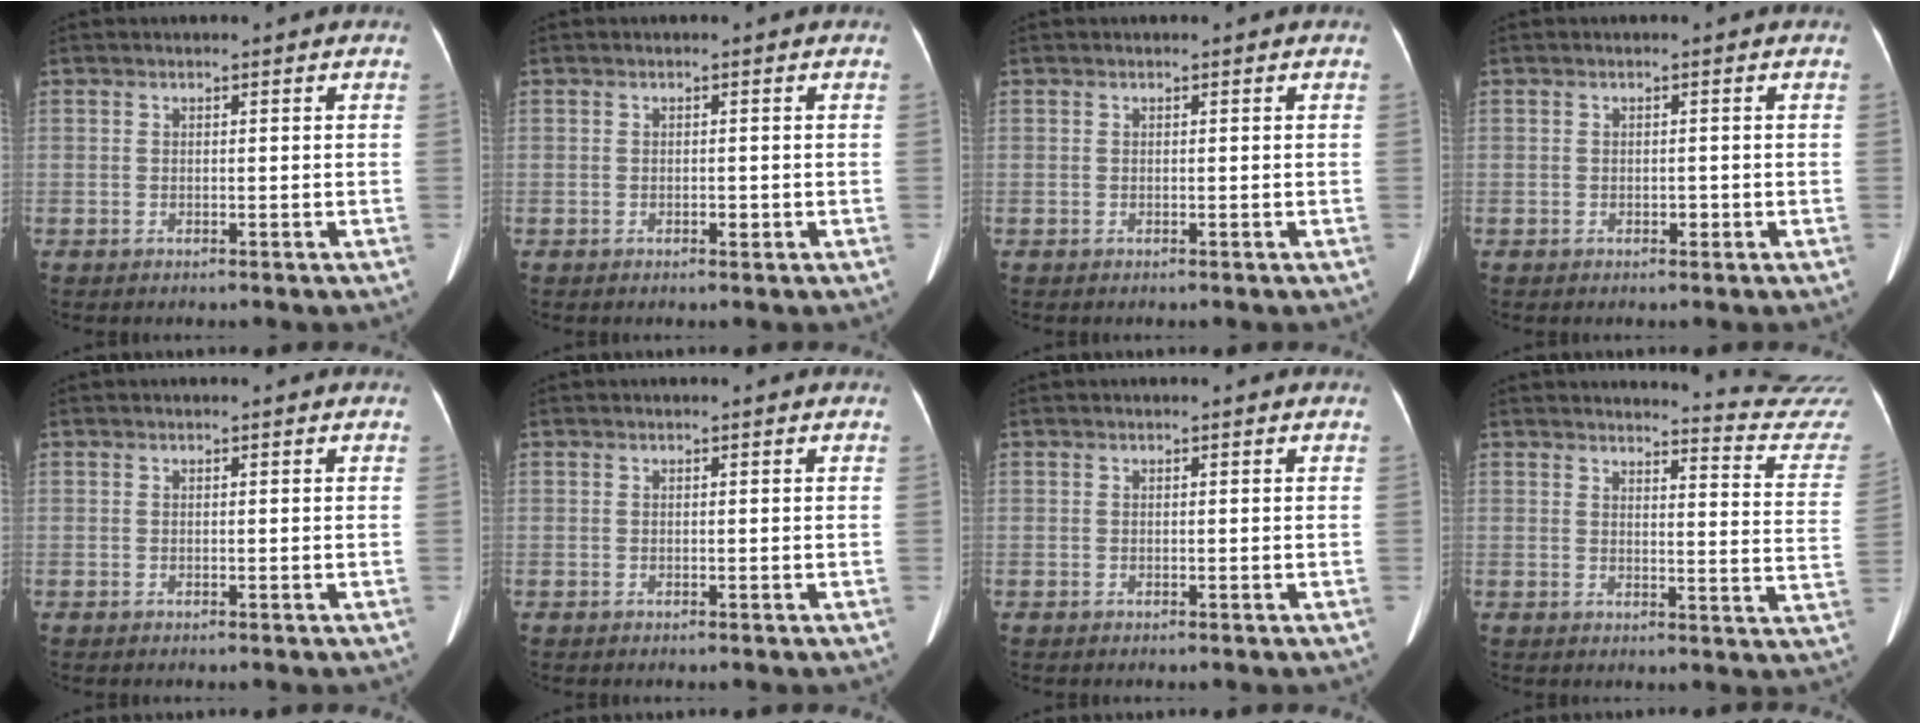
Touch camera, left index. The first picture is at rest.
{"total": 0.6, "force": [-0.2, 0.4, 0.5], "torque": [-0.006, 0.001, -0.004]}
{"total": 0.0}
{"total": 0.7, "force": [-0.2, 0.4, 0.4], "torque": [-0.006, 0.001, -0.004]}
{"total": 0.0}
{"total": 0.0}
{"total": 0.0}
{"total": 15.4, "force": [15.3, -1.0, 1.0], "torque": [0.005, -0.139, 0.140]}